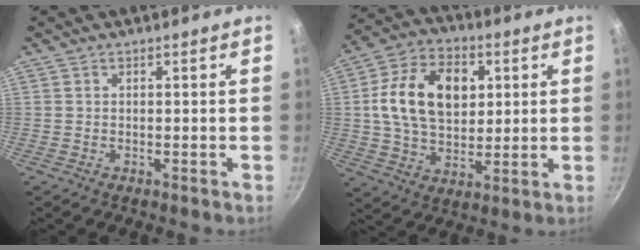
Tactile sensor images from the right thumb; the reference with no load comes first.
{"total": 17.1, "force": [3.5, 11.7, 12.0], "torque": [-0.185, 0.005, 0.051]}